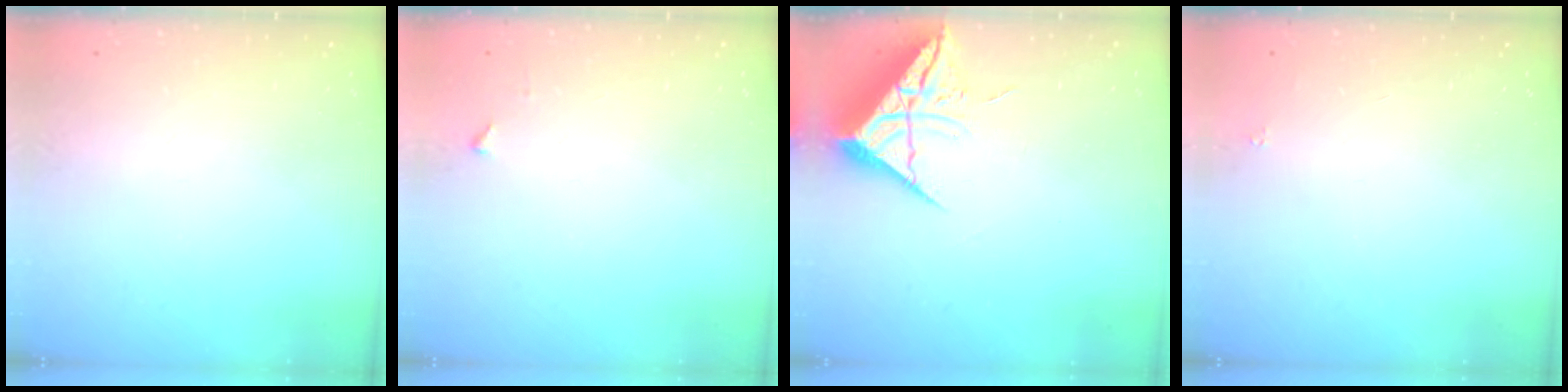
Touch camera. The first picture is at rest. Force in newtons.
{"total": 3.2, "press": 3.2, "slide": 0.4}
{"total": 9.7, "press": 9.6, "slide": 0.8}
{"total": 1.6, "press": 1.5, "slide": 0.2}